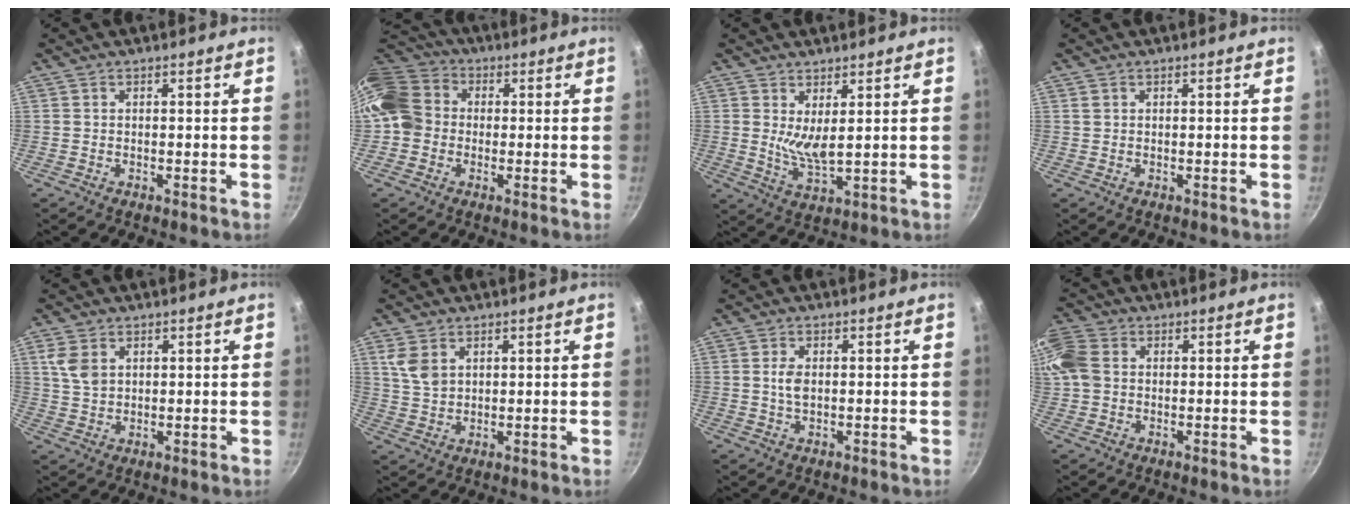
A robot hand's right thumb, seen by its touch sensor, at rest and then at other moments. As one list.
[{"total": 10.1, "force": [0.2, 8.7, 5.1], "torque": [-0.067, 0.020, -0.017]}, {"total": 5.3, "force": [1.9, 1.9, 4.7], "torque": [-0.081, -0.034, 0.038]}, {"total": 0.6, "force": [0.3, 0.5, 0.2], "torque": [-0.003, 0.001, 0.004]}, {"total": 5.6, "force": [2.1, 3.9, 3.5], "torque": [-0.063, -0.003, 0.045]}, {"total": 6.0, "force": [2.5, 4.1, 3.5], "torque": [-0.061, -0.006, 0.055]}, {"total": 3.0, "force": [0.4, 1.7, 2.4], "torque": [-0.042, -0.001, 0.008]}, {"total": 8.0, "force": [1.4, 6.1, 5.1], "torque": [-0.110, 0.015, 0.018]}]